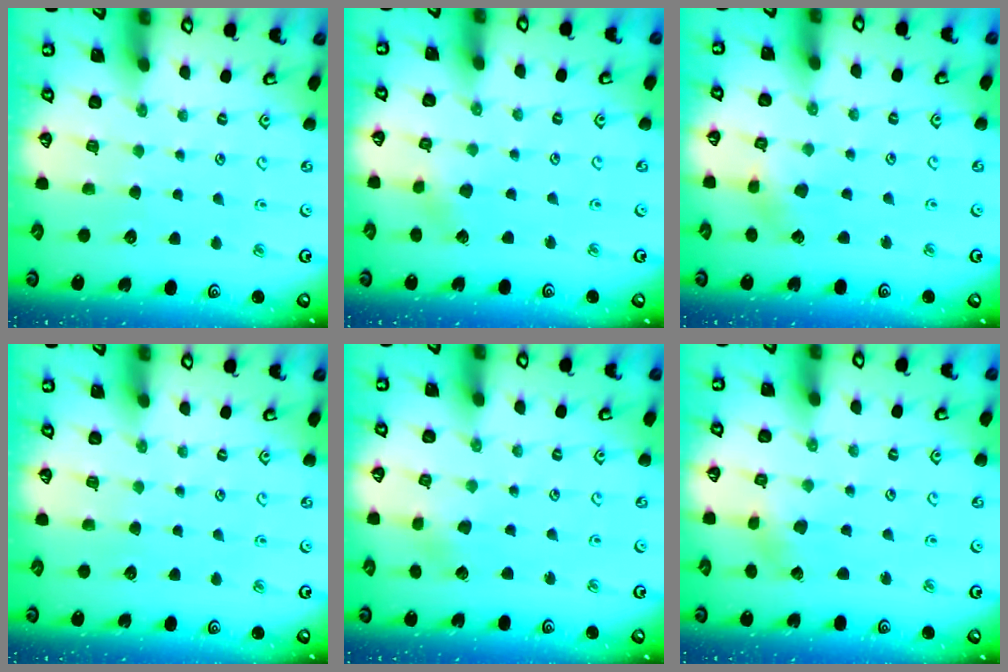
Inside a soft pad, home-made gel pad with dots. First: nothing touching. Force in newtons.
{"total": 2.9, "press": 2.9, "slide": 0.7}
{"total": 3.6, "press": 3.6, "slide": 0.3}
{"total": 0.0}
{"total": 1.3, "press": 1.3, "slide": 0.1}
{"total": 1.6, "press": 1.6, "slide": 0.2}